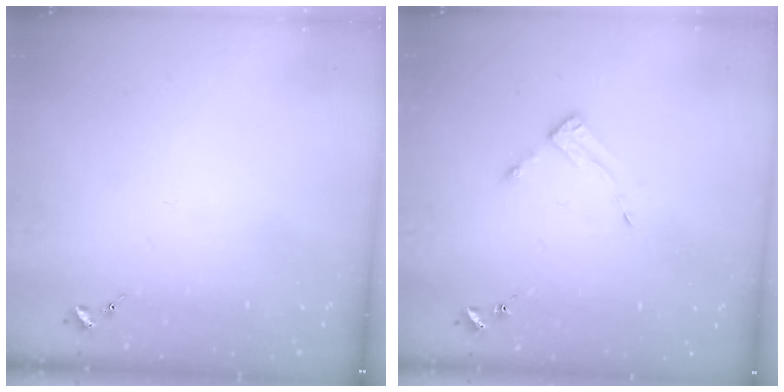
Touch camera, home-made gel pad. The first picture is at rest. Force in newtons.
{"total": 3.3, "press": 3.3, "slide": 0.3}